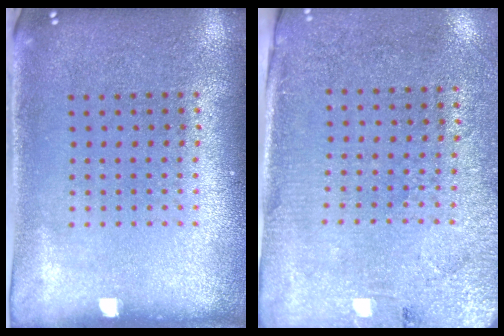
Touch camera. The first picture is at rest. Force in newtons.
{"total": 2.8, "press": 2.4, "slide": 1.3}